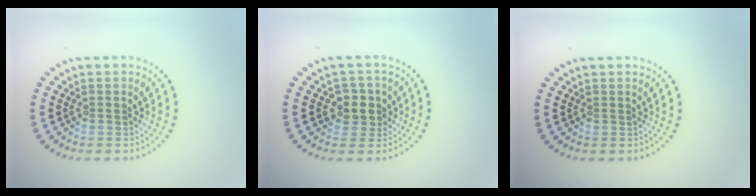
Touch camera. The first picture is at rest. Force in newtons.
{"total": 2.7, "press": 2.5, "slide": 1.0}
{"total": 0.0}